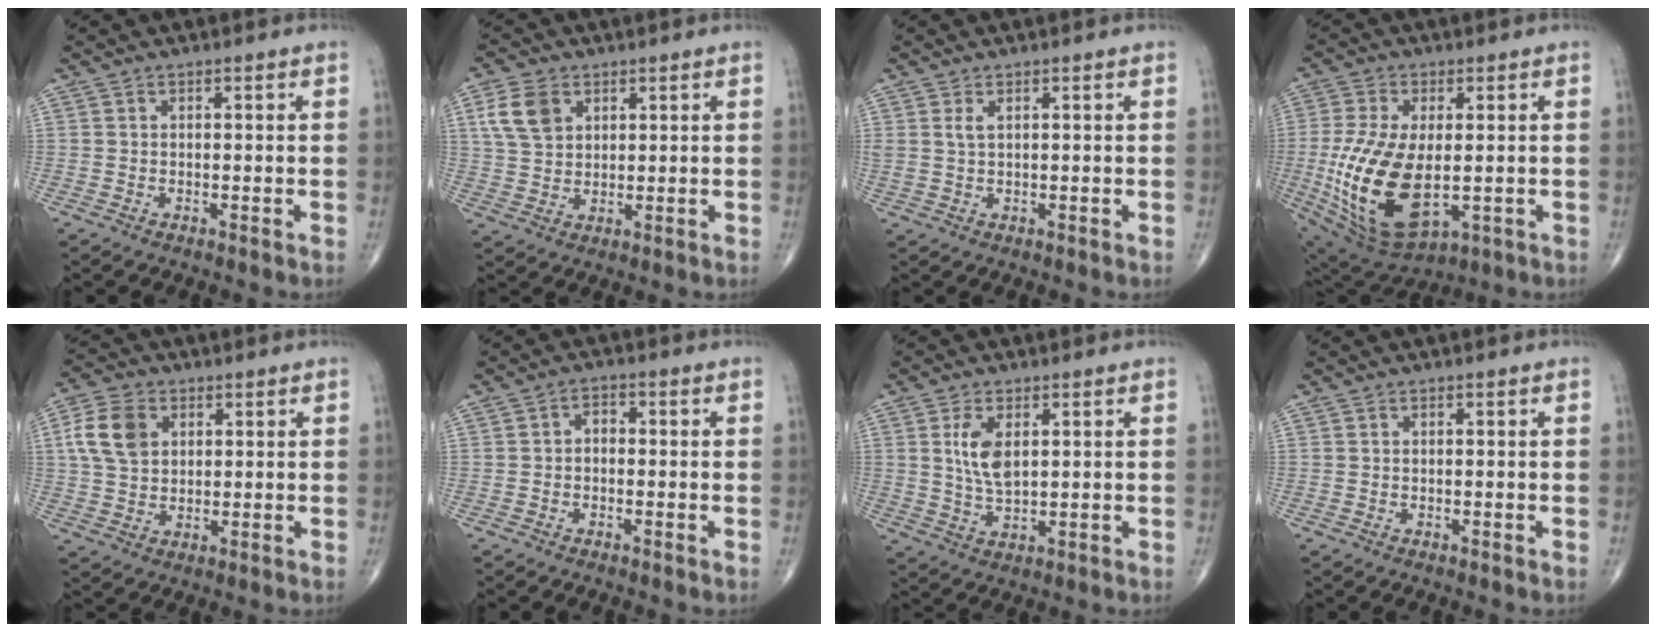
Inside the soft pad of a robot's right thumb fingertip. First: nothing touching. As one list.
[{"total": 7.3, "force": [3.0, 5.1, 4.4], "torque": [-0.073, -0.005, 0.061]}, {"total": 1.9, "force": [0.9, 0.8, 1.5], "torque": [-0.036, 0.004, 0.024]}, {"total": 19.0, "force": [-2.1, 9.8, 16.1], "torque": [-0.333, -0.021, -0.014]}, {"total": 8.9, "force": [2.6, 6.4, 5.7], "torque": [-0.104, 0.002, 0.049]}, {"total": 2.3, "force": [-0.3, 1.7, 1.6], "torque": [-0.012, 0.012, -0.015]}, {"total": 6.4, "force": [1.7, 3.2, 5.3], "torque": [-0.100, -0.011, 0.038]}, {"total": 0.0}]